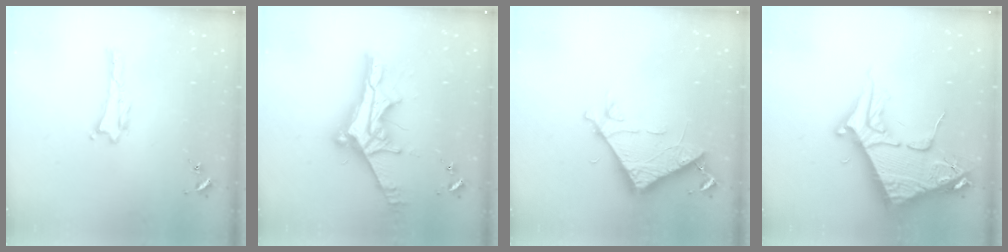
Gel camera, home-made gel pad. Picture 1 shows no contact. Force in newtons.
{"total": 12.0, "press": 11.9, "slide": 1.1}
{"total": 7.3, "press": 7.3, "slide": 0.6}
{"total": 10.7, "press": 10.7, "slide": 1.2}